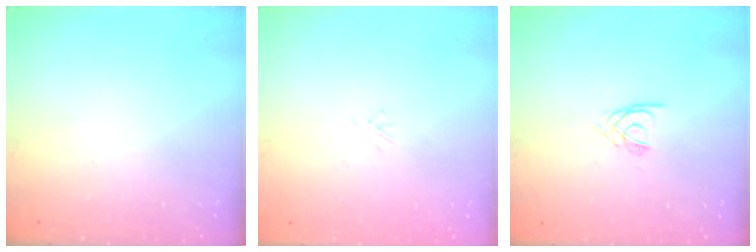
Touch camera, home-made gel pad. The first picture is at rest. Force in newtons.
{"total": 1.1, "press": 1.0, "slide": 0.3}
{"total": 2.2, "press": 2.1, "slide": 0.4}